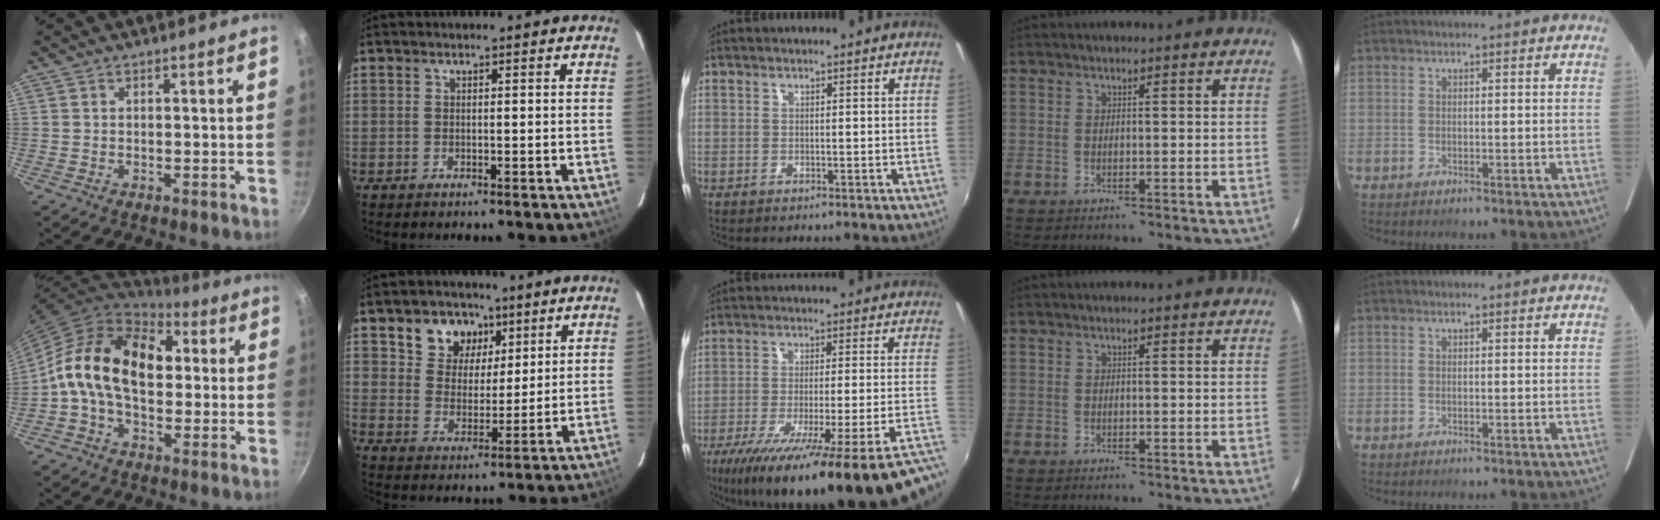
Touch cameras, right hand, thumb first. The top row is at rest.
{"thumb": {"total": 18.3, "force": [1.7, 12.2, 13.5], "torque": [-0.189, 0.031, 0.007]}, "index": {"total": 9.6, "force": [5.1, 7.4, 3.3], "torque": [-0.073, 0.026, 0.092]}, "middle": {"total": 29.9, "force": [-22.4, 2.8, 19.6], "torque": [-0.287, -0.082, -0.318]}}